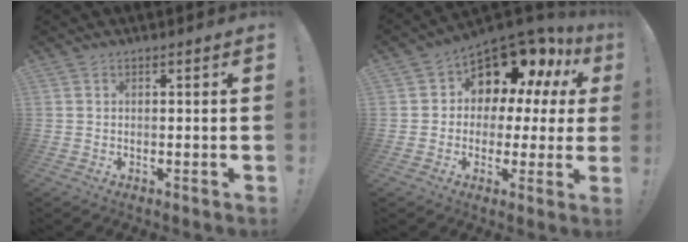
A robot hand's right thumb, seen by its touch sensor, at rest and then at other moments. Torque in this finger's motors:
{"motor_torque": [1.68, 2.54, 0.83, -0.56, 0.01]}